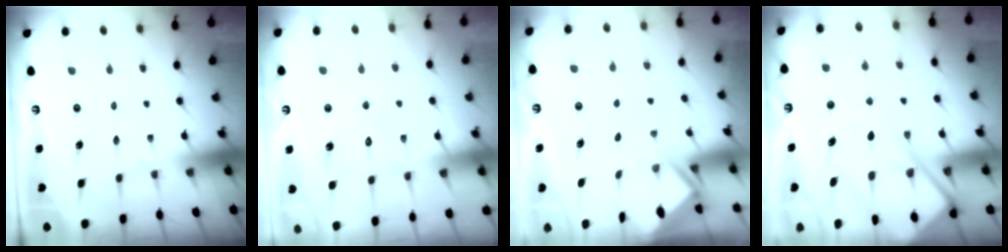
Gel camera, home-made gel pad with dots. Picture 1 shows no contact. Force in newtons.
{"total": 10.8, "press": 10.8, "slide": 0.9}
{"total": 2.4, "press": 2.4, "slide": 0.1}
{"total": 16.8, "press": 16.7, "slide": 1.9}